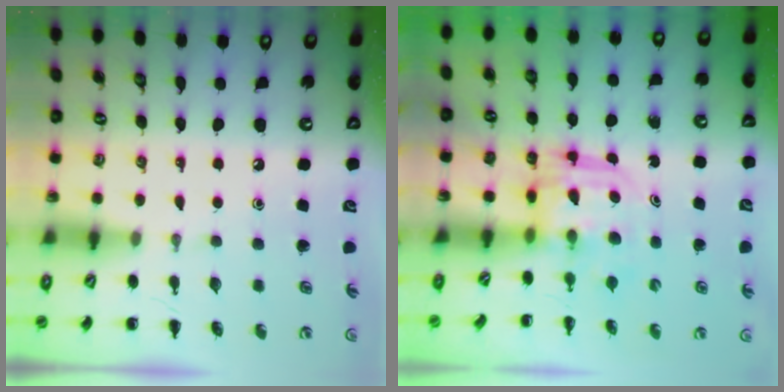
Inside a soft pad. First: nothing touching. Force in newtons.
{"total": 3.1, "press": 3.1, "slide": 0.2}